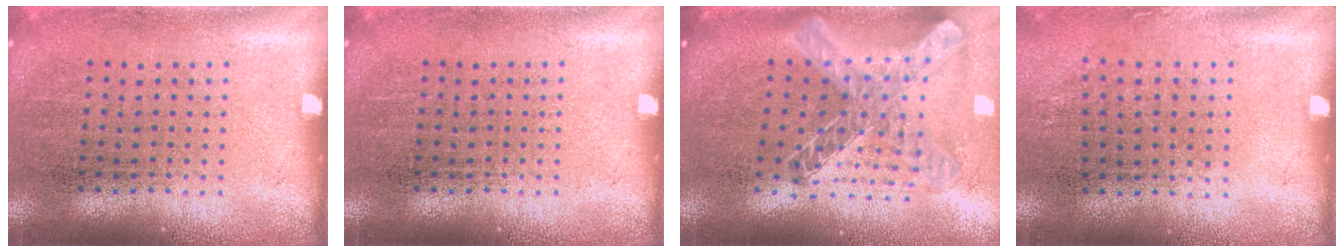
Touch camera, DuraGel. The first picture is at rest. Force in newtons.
{"total": 0.0}
{"total": 1.9, "press": 1.6, "slide": 1.1}
{"total": 0.8, "press": 0.6, "slide": 0.5}